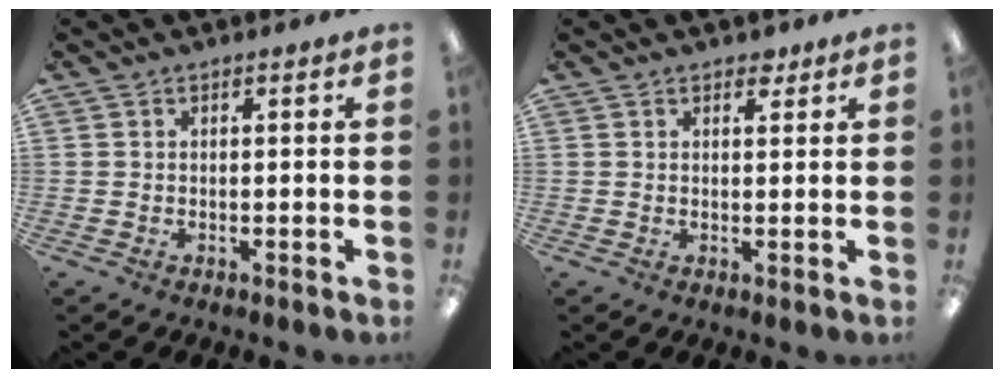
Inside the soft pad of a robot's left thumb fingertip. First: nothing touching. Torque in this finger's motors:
{"motor_torque": [-0.37, 0.15, -0.19, 0.16, -0.01]}